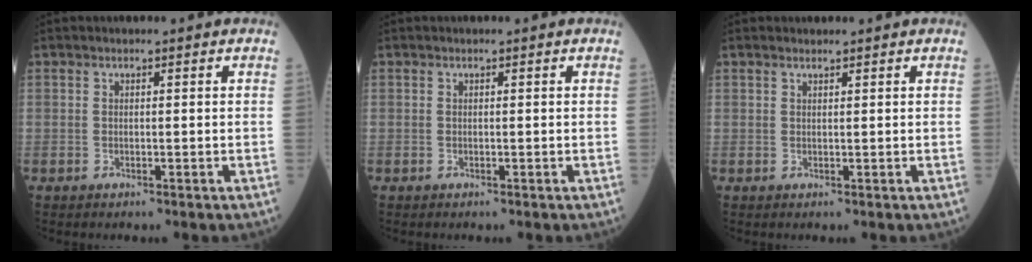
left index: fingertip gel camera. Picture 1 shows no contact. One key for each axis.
{"total": 0.0}
{"total": 0.8, "fx": 0.8, "fy": 0.1, "fz": 0.2, "tx": -0.011, "ty": 0.006, "tz": 0.016}